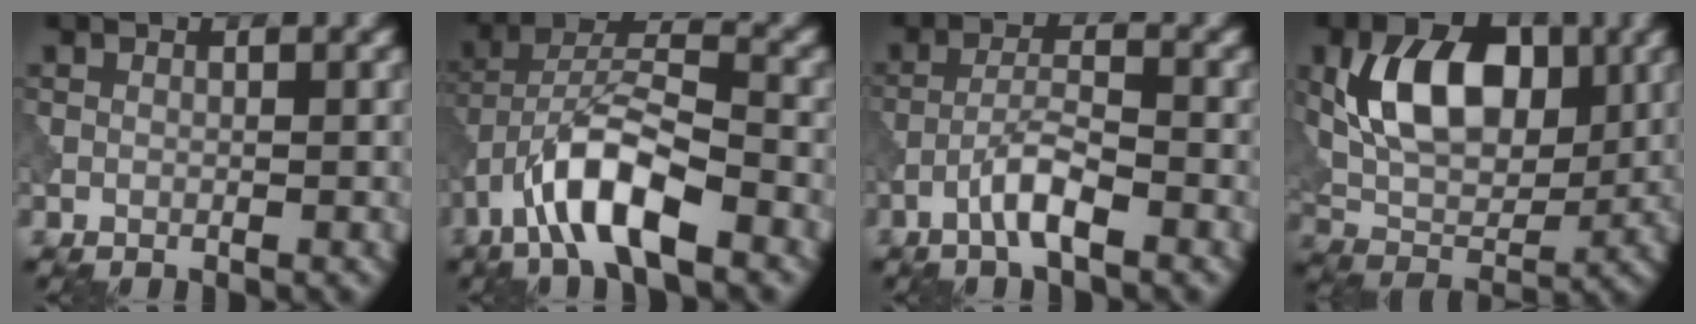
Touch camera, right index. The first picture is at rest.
{"total": 8.7, "force": [-4.6, 2.9, 6.8], "torque": [-0.121, 0.015, -0.089]}
{"total": 3.6, "force": [-2.1, 0.6, 2.9], "torque": [-0.056, 0.011, -0.046]}
{"total": 9.1, "force": [1.8, 5.8, 6.8], "torque": [-0.118, 0.000, 0.031]}